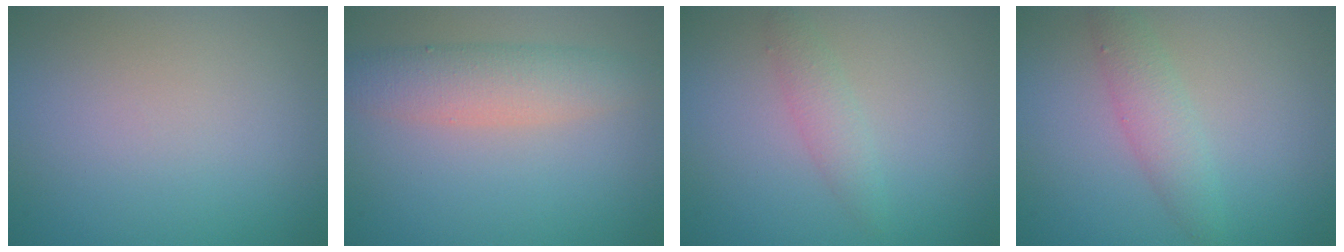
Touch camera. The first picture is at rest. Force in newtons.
{"total": 4.1, "press": 4.1, "slide": 0.2}
{"total": 1.7, "press": 1.7, "slide": 0.1}
{"total": 2.4, "press": 2.4, "slide": 0.1}